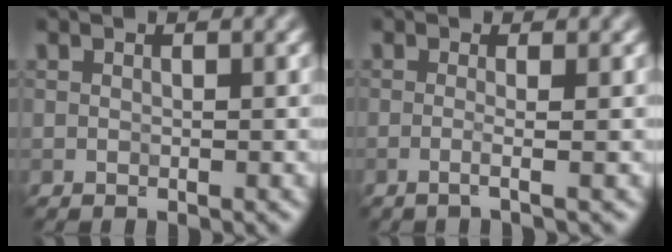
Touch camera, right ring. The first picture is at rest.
{"total": 2.1, "force": [-0.1, 0.9, 2.0], "torque": [-0.018, -0.005, -0.031]}